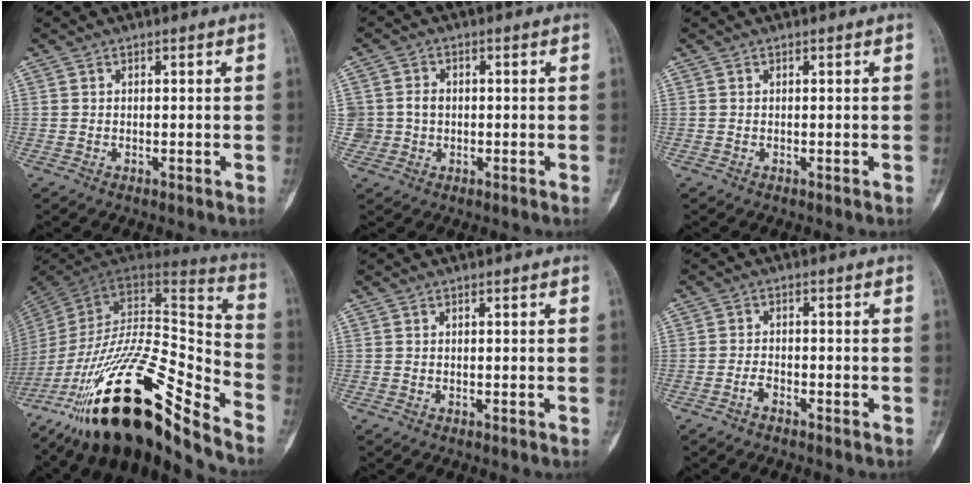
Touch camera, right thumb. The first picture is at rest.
{"total": 3.9, "force": [-0.3, 3.7, 1.3], "torque": [-0.007, 0.009, -0.003]}
{"total": 0.0}
{"total": 31.8, "force": [-20.9, 8.9, 22.3], "torque": [-0.355, 0.066, -0.349]}
{"total": 0.0}
{"total": 2.0, "force": [-1.5, 0.8, 1.1], "torque": [-0.024, 0.013, -0.029]}